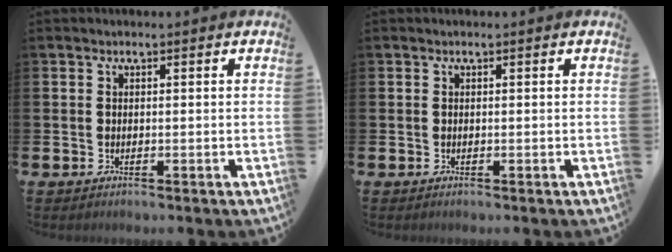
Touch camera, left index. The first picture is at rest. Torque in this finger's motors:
{"motor_torque": [-0.01, 0.00, 0.04, 0.00]}